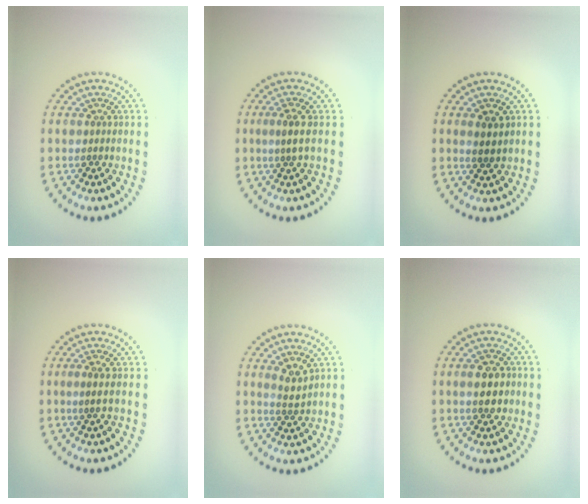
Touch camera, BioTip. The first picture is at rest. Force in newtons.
{"total": 1.6, "press": 1.2, "slide": 1.1}
{"total": 1.7, "press": 1.5, "slide": 0.7}
{"total": 0.7, "press": 0.5, "slide": 0.5}
{"total": 1.6, "press": 1.2, "slide": 1.0}
{"total": 2.7, "press": 2.7, "slide": 0.1}